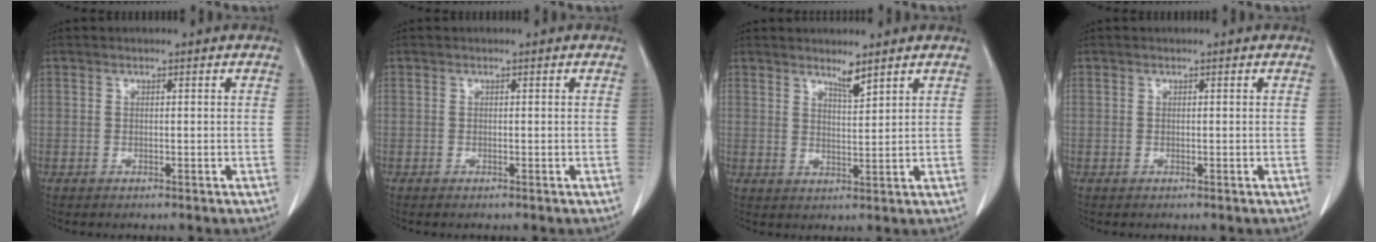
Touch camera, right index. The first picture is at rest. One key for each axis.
{"total": 0.0}
{"total": 2.7, "fx": 2.4, "fy": 0.0, "fz": 1.4, "tx": -0.028, "ty": -0.010, "tz": 0.046}
{"total": 0.0}